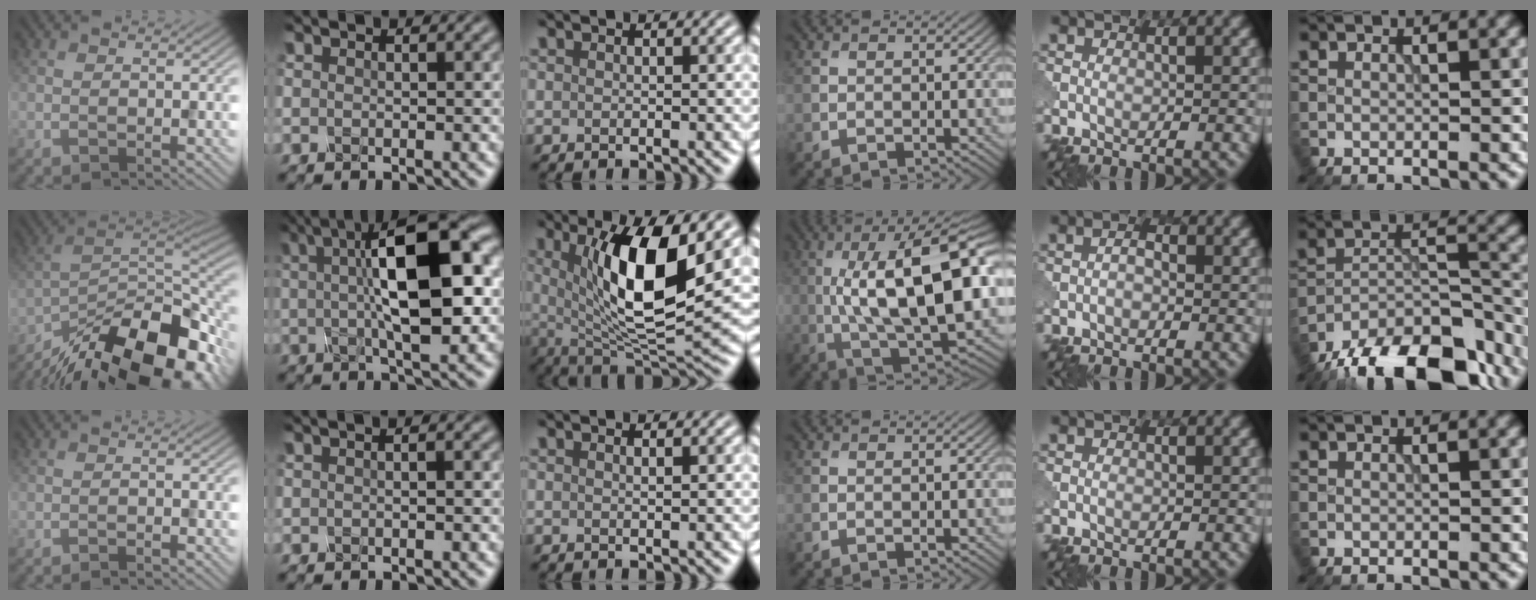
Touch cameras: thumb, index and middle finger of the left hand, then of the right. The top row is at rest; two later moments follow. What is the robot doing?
{"motion": "disassemble", "object": "glue stick"}